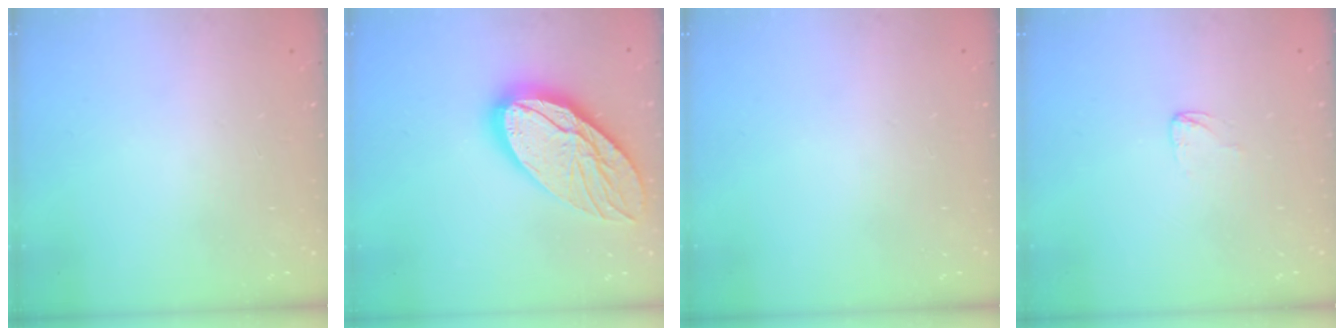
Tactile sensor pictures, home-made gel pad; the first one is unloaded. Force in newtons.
{"total": 23.7, "press": 23.6, "slide": 2.1}
{"total": 0.0}
{"total": 2.0, "press": 2.0, "slide": 0.1}